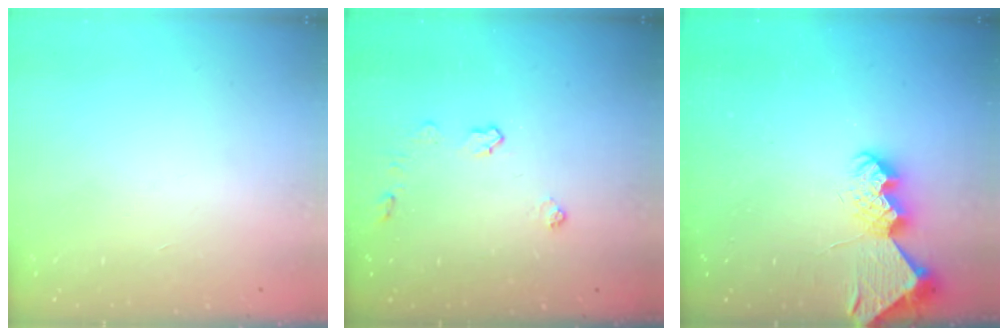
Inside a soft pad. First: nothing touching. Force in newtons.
{"total": 4.8, "press": 4.8, "slide": 0.6}
{"total": 8.6, "press": 8.6, "slide": 0.7}